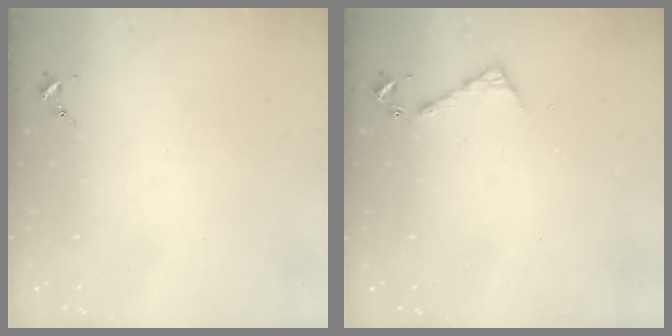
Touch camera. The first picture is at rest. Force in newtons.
{"total": 4.9, "press": 4.8, "slide": 0.5}